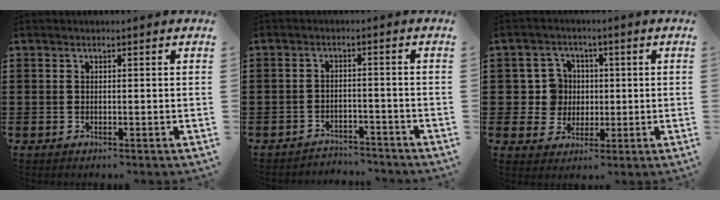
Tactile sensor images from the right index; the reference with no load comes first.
{"total": 3.1, "force": [-3.1, 0.4, 0.0], "torque": [-0.008, -0.001, -0.066]}
{"total": 6.2, "force": [0.6, 5.7, 2.1], "torque": [-0.058, 0.016, 0.010]}